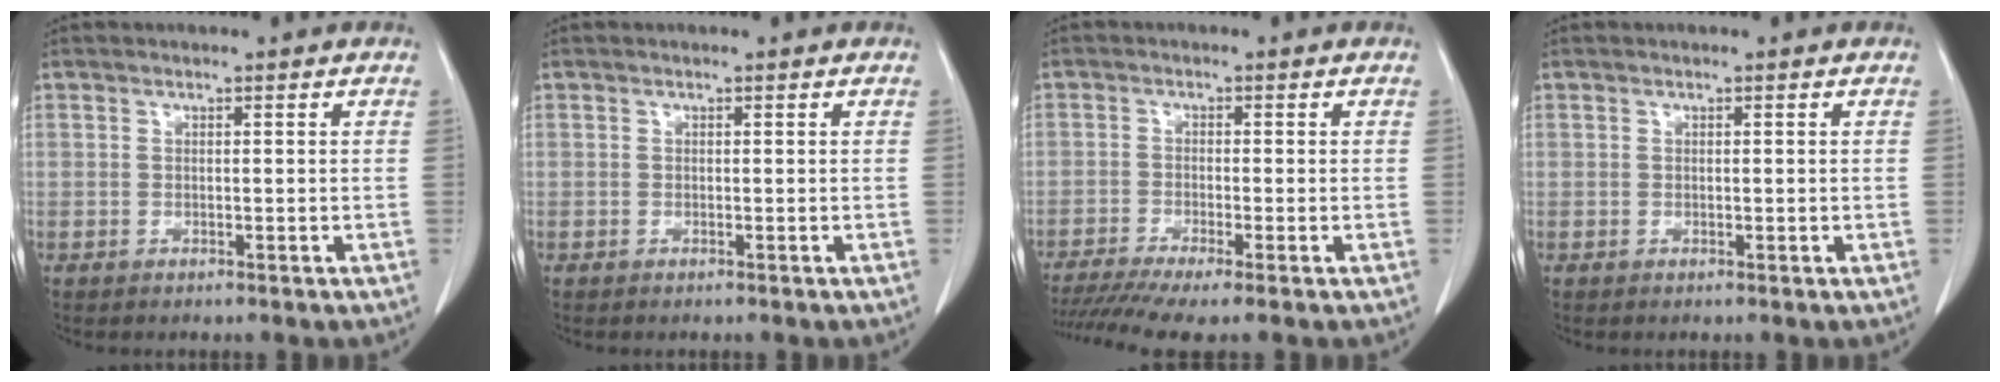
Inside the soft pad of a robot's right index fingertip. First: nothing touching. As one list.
[{"total": 0.0}, {"total": 7.9, "force": [-6.2, -0.1, 5.0], "torque": [-0.084, -0.013, -0.102]}, {"total": 0.0}]